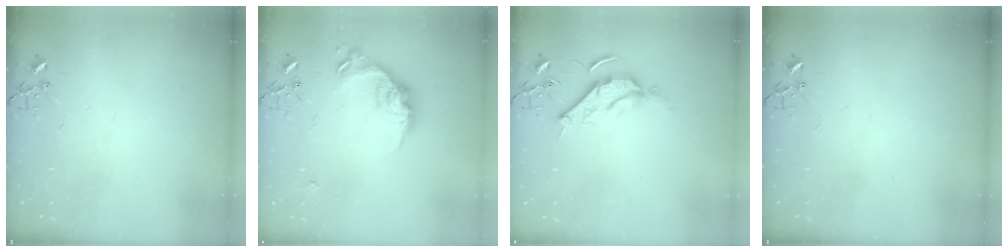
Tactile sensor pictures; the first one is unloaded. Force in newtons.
{"total": 16.7, "press": 16.7, "slide": 0.9}
{"total": 9.1, "press": 9.1, "slide": 0.1}
{"total": 0.0}